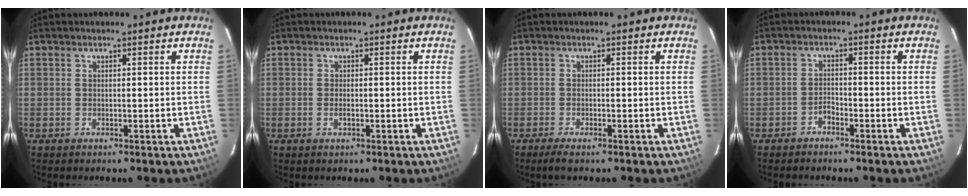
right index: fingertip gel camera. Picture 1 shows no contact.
{"total": 1.5, "force": [-0.5, 0.8, 1.2], "torque": [-0.022, 0.000, -0.009]}
{"total": 2.7, "force": [-1.9, 0.5, 1.8], "torque": [-0.043, -0.006, -0.036]}
{"total": 1.9, "force": [-1.6, 0.8, 0.6], "torque": [-0.011, 0.005, -0.028]}